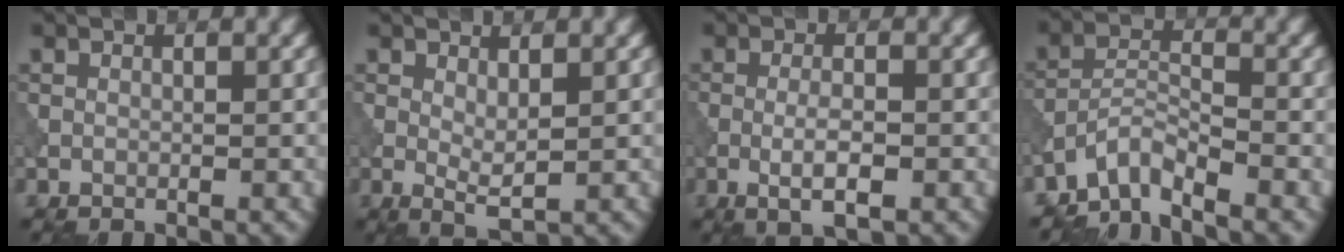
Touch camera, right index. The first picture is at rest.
{"total": 2.0, "force": [0.6, 0.6, 1.9], "torque": [-0.037, -0.006, 0.014]}
{"total": 3.1, "force": [-0.9, 0.7, 2.8], "torque": [-0.053, -0.001, -0.018]}
{"total": 3.5, "force": [-3.2, 0.5, 1.3], "torque": [-0.024, 0.004, -0.074]}